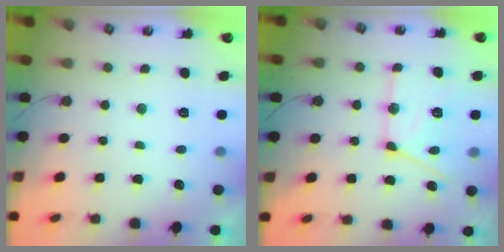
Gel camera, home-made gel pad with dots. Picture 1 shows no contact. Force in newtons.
{"total": 16.1, "press": 16.1, "slide": 1.4}